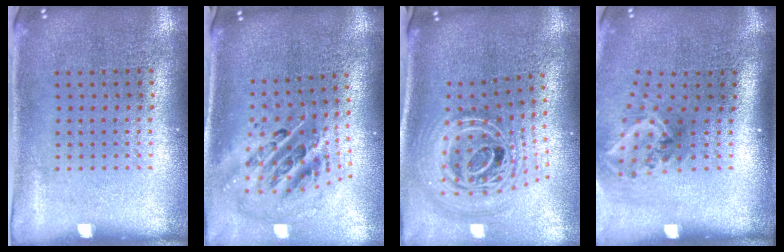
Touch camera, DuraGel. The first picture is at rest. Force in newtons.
{"total": 2.7, "press": 1.9, "slide": 2.0}
{"total": 2.9, "press": 2.0, "slide": 2.1}
{"total": 2.1, "press": 1.3, "slide": 1.6}